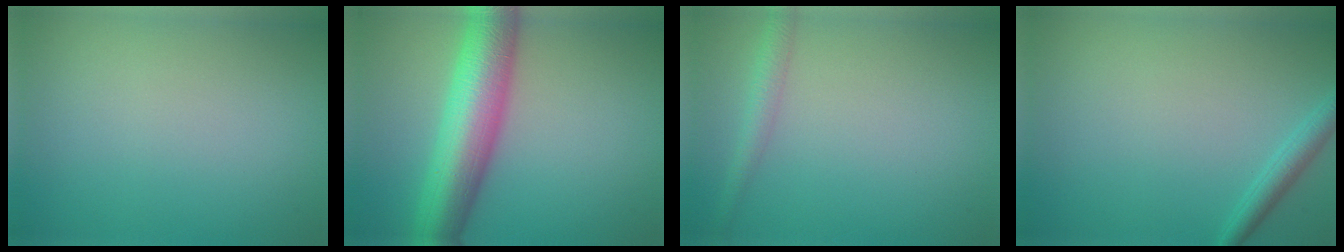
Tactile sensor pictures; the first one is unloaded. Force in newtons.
{"total": 9.3, "press": 9.3, "slide": 0.3}
{"total": 2.0, "press": 2.0, "slide": 0.1}
{"total": 1.8, "press": 1.8, "slide": 0.1}